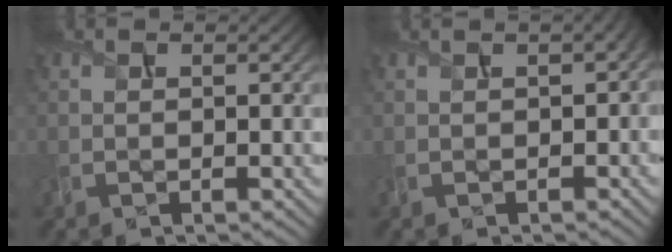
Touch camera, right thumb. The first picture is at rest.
{"total": 2.3, "force": [0.4, 0.9, 2.1], "torque": [-0.035, 0.005, 0.005]}